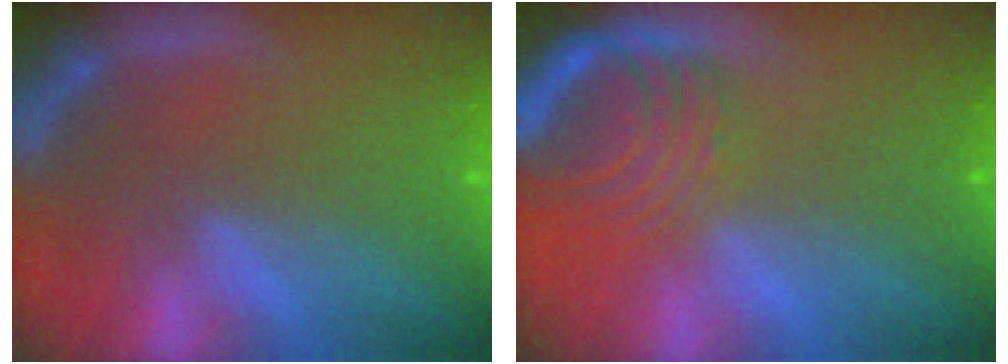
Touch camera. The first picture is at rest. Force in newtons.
{"total": 8.1}